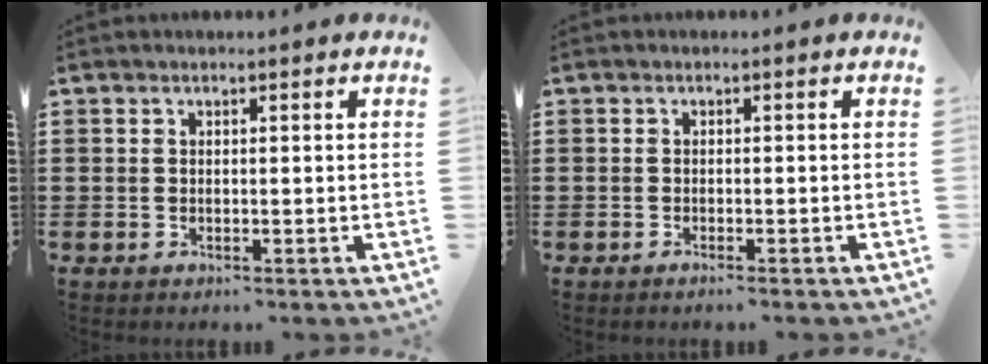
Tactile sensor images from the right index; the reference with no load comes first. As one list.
[{"total": 0.7, "force": [-0.7, -0.2, 0.2], "torque": [-0.005, -0.002, -0.014]}]